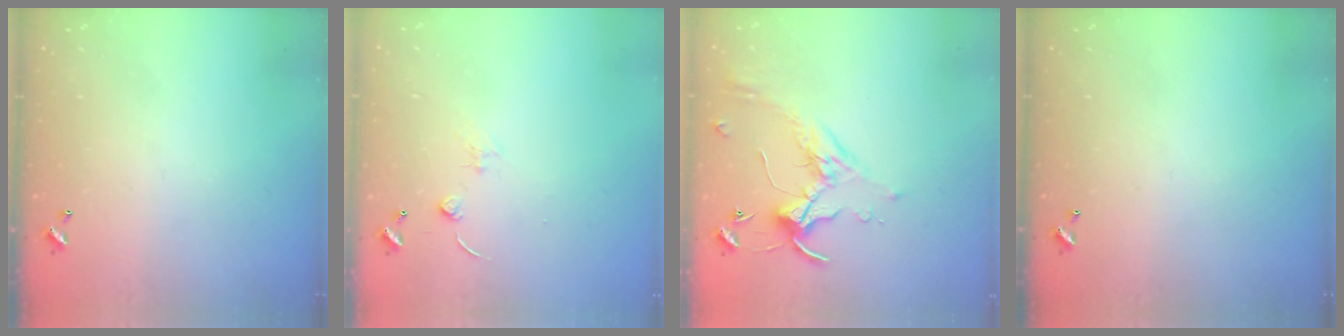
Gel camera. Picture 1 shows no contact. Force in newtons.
{"total": 0.9, "press": 0.9, "slide": 0.3}
{"total": 0.7, "press": 0.6, "slide": 0.4}
{"total": 0.0}